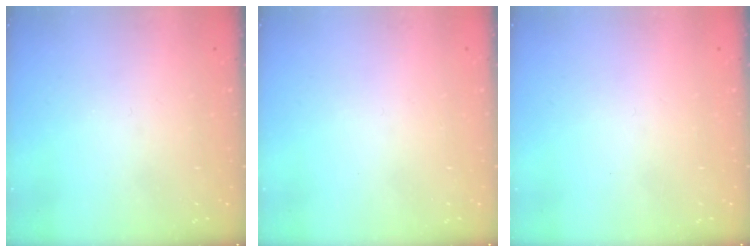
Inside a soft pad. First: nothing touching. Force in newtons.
{"total": 1.8, "press": 1.7, "slide": 0.1}
{"total": 1.7, "press": 1.7, "slide": 0.1}